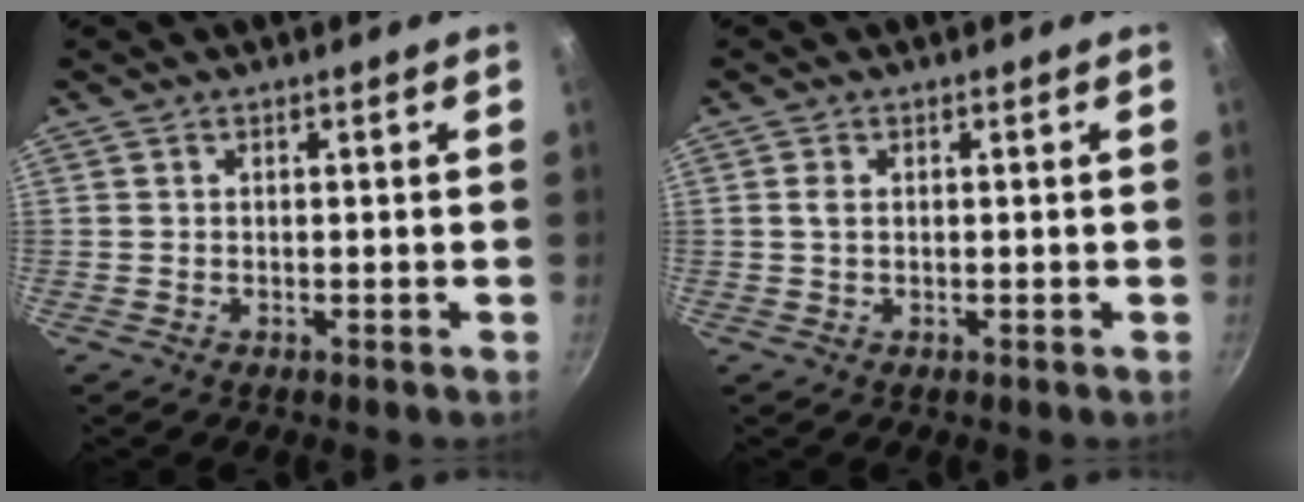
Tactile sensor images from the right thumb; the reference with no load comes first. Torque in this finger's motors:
{"motor_torque": [-0.27, -0.27, 0.48, -0.16, -0.06]}